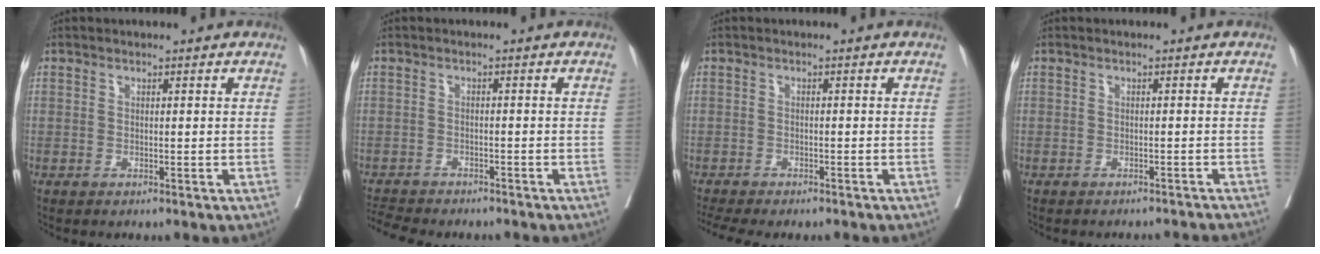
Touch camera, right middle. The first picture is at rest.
{"total": 6.8, "force": [-6.3, 1.2, 2.1], "torque": [-0.038, -0.008, -0.096]}
{"total": 8.1, "force": [-7.2, 1.4, 3.5], "torque": [-0.053, -0.005, -0.103]}
{"total": 4.4, "force": [-4.4, -0.1, 0.4], "torque": [-0.009, -0.011, -0.047]}